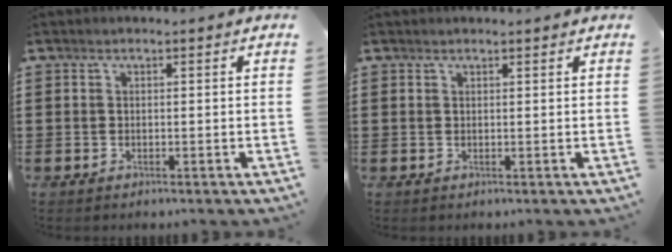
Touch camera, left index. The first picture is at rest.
{"total": 0.8, "force": [0.7, -0.1, 0.3], "torque": [-0.006, -0.001, 0.014]}